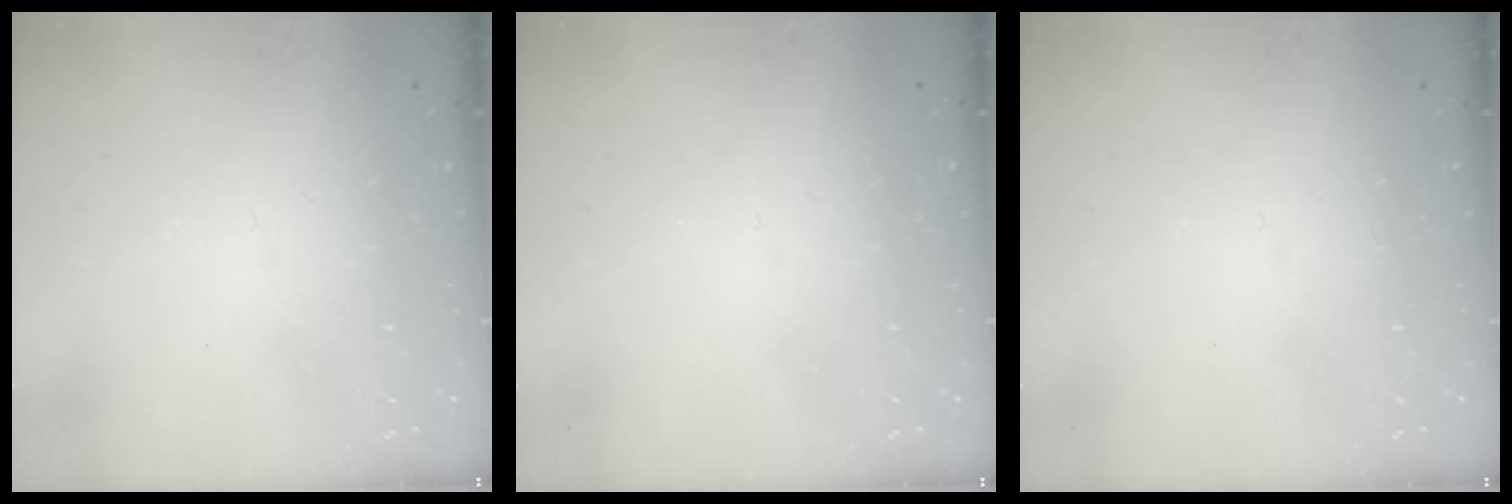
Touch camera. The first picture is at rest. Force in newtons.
{"total": 0.0}
{"total": 0.0}